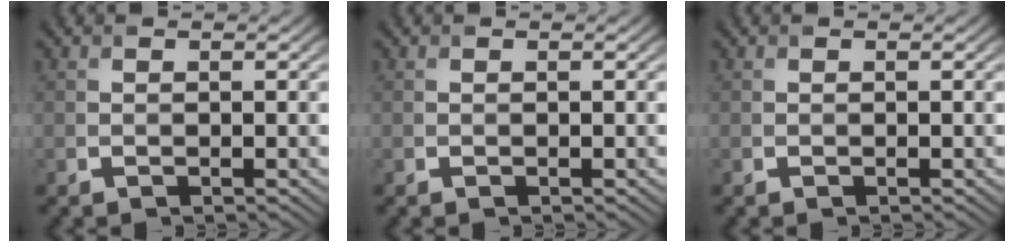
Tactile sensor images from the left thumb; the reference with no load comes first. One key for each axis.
{"total": 0.0}
{"total": 0.0}